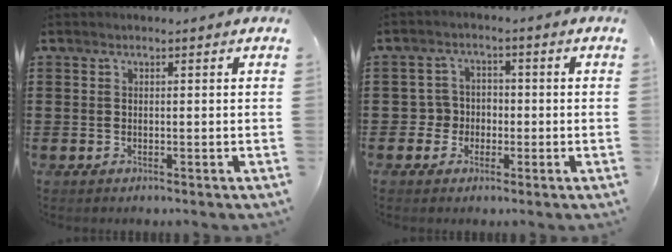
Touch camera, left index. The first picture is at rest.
{"total": 3.5, "force": [-1.3, 3.2, 0.7], "torque": [-0.035, 0.002, -0.032]}